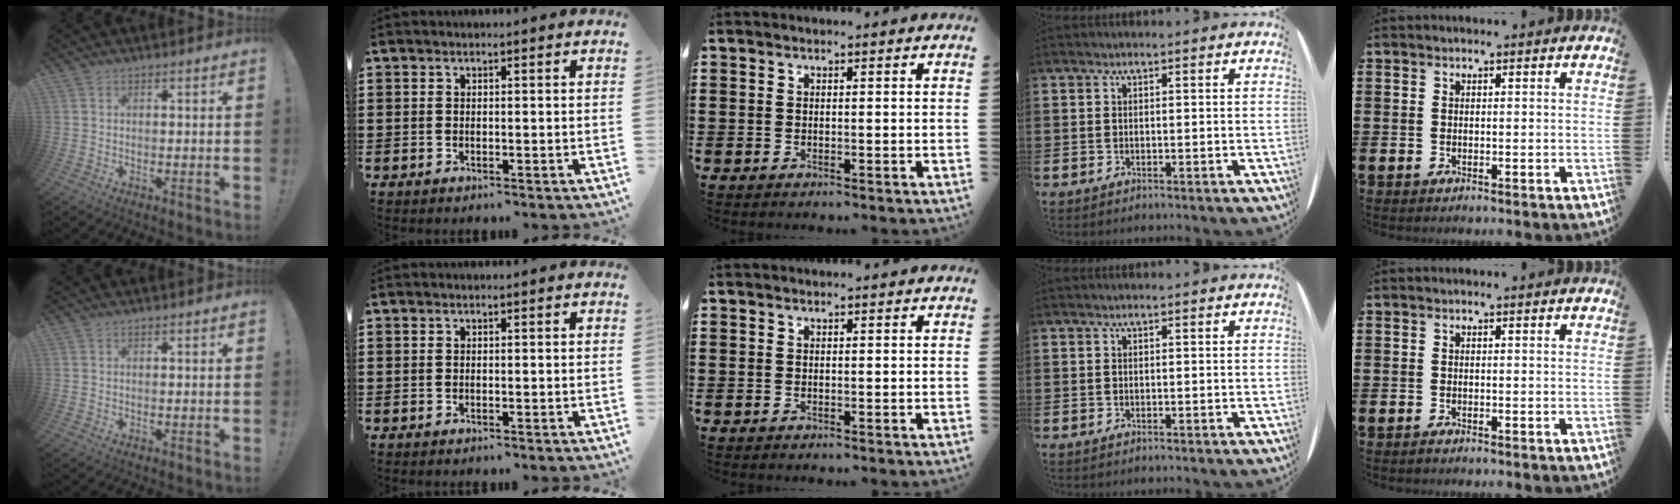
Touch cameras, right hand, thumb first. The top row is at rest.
{}